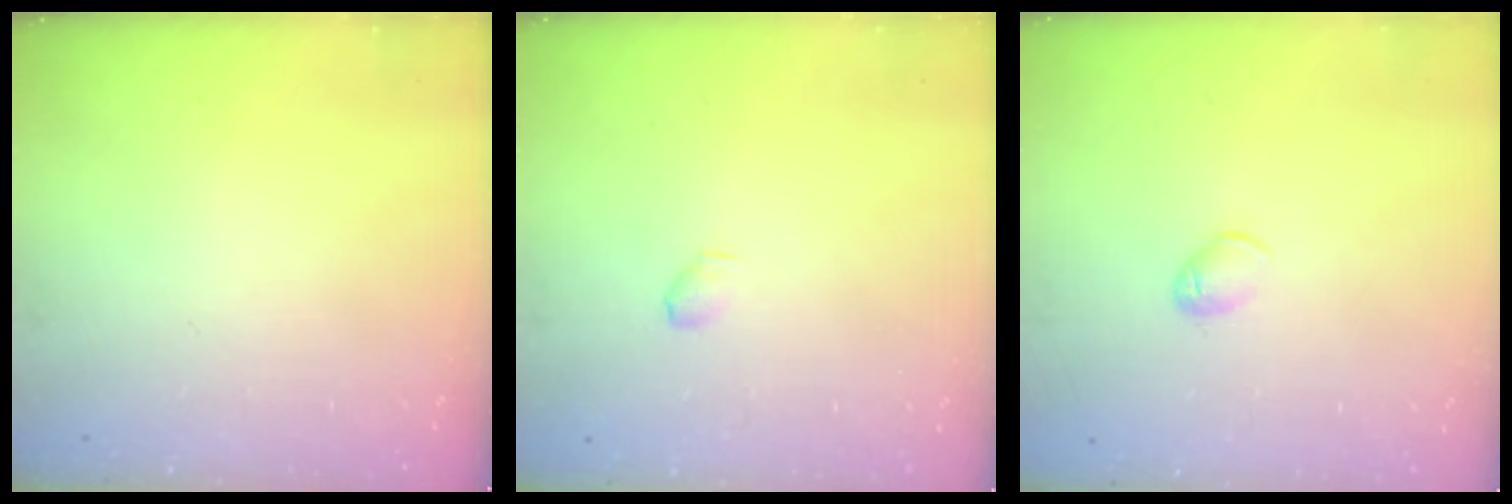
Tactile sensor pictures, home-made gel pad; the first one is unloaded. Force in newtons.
{"total": 2.9, "press": 2.9, "slide": 0.5}
{"total": 7.0, "press": 6.9, "slide": 0.9}